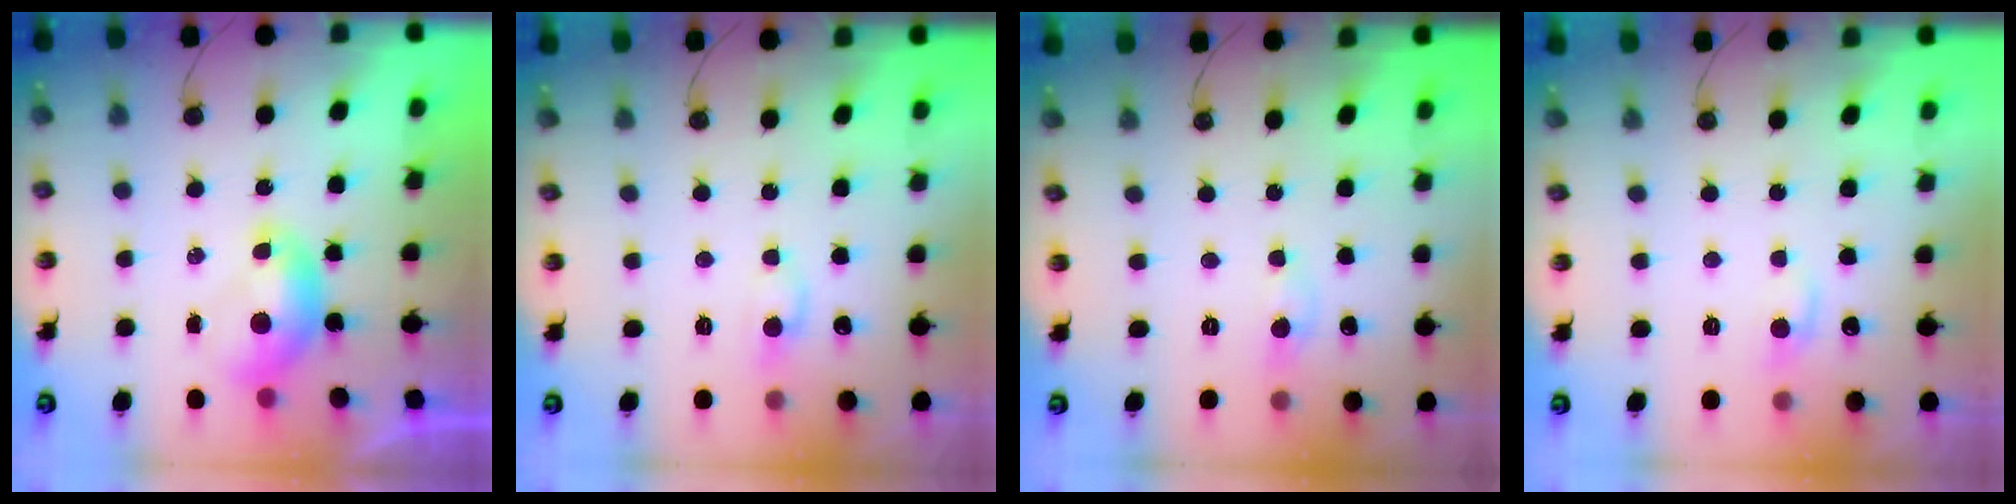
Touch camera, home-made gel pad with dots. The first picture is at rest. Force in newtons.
{"total": 1.1, "press": 0.8, "slide": 0.6}
{"total": 1.7, "press": 1.7, "slide": 0.2}
{"total": 0.8, "press": 0.3, "slide": 0.7}